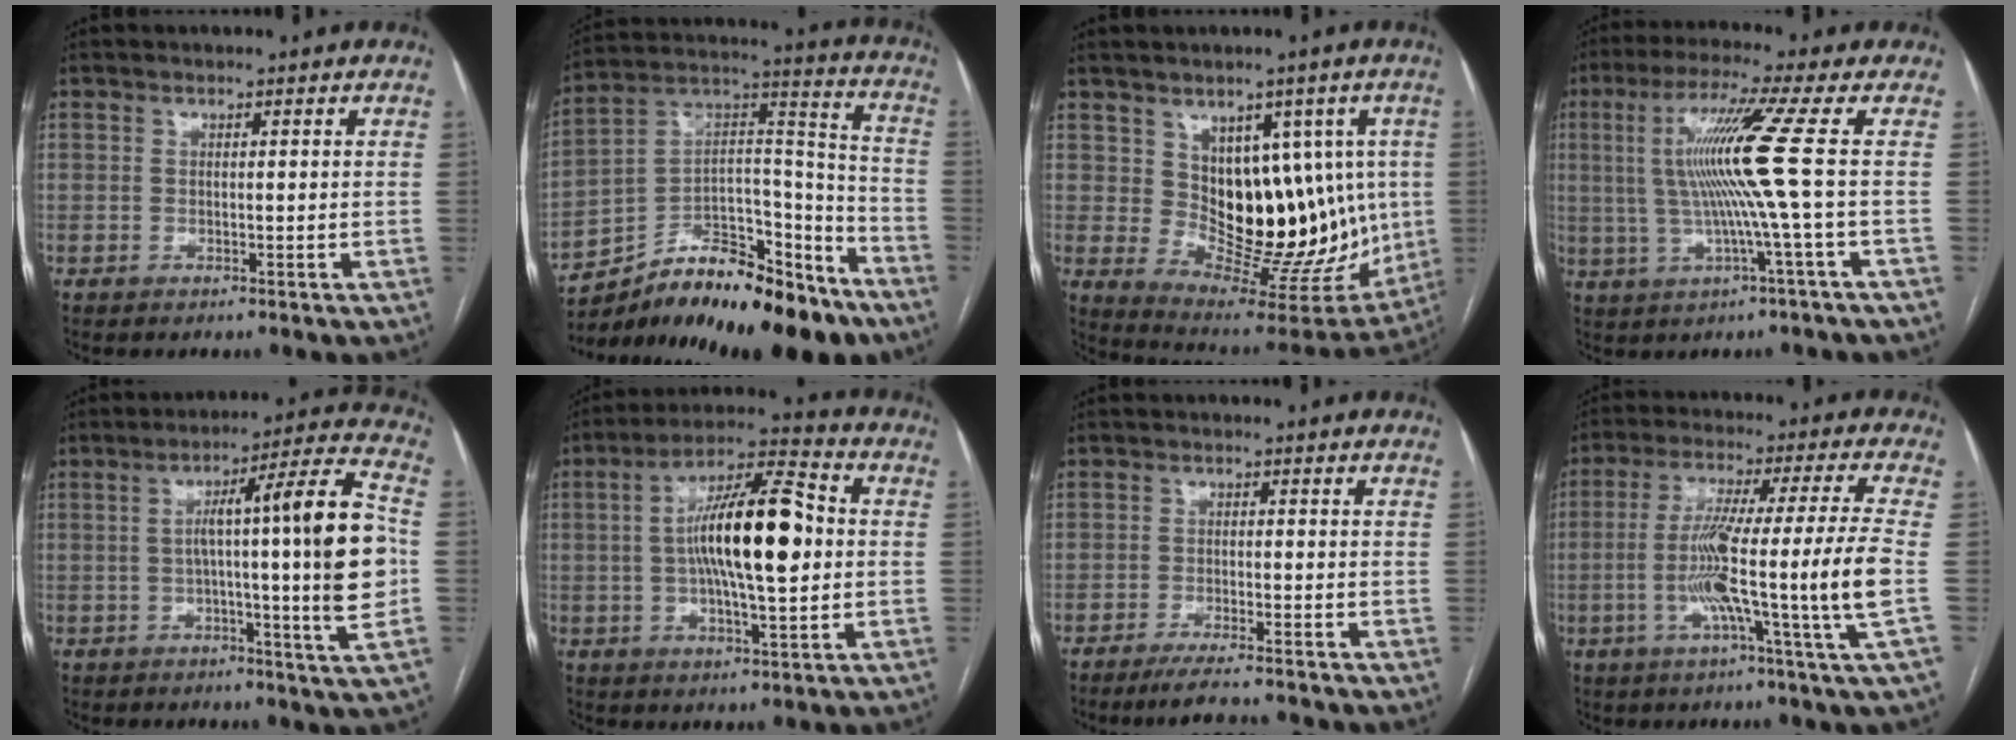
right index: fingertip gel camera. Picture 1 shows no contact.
{"total": 23.4, "force": [-17.4, 8.2, 13.2], "torque": [-0.185, 0.042, -0.278]}
{"total": 16.3, "force": [1.8, 9.4, 13.2], "torque": [-0.151, 0.009, 0.054]}
{"total": 10.6, "force": [0.7, -2.6, 10.3], "torque": [-0.201, 0.010, 0.018]}
{"total": 17.6, "force": [-0.6, -0.8, 17.6], "torque": [-0.265, 0.008, -0.019]}
{"total": 15.3, "force": [0.5, 3.1, 15.0], "torque": [-0.267, 0.021, 0.004]}
{"total": 5.9, "force": [-5.4, -0.1, 2.4], "torque": [-0.033, -0.016, -0.088]}
{"total": 16.0, "force": [-3.3, -2.4, 15.5], "torque": [-0.275, -0.011, -0.065]}